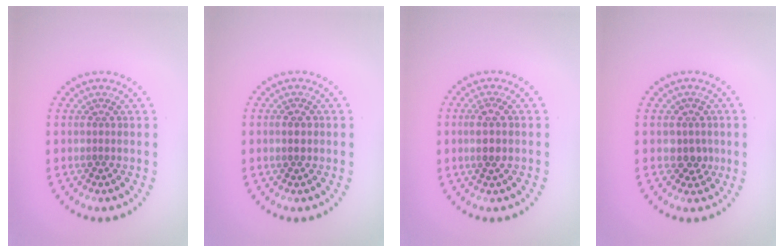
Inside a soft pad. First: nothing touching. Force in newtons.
{"total": 1.7, "press": 1.7, "slide": 0.1}
{"total": 1.5, "press": 1.3, "slide": 0.8}
{"total": 1.9, "press": 1.6, "slide": 1.0}